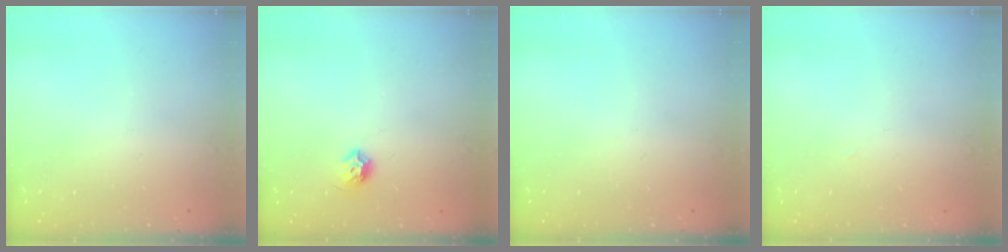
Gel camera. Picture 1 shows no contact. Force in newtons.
{"total": 5.7, "press": 5.6, "slide": 1.0}
{"total": 0.0}
{"total": 1.1, "press": 1.1, "slide": 0.1}